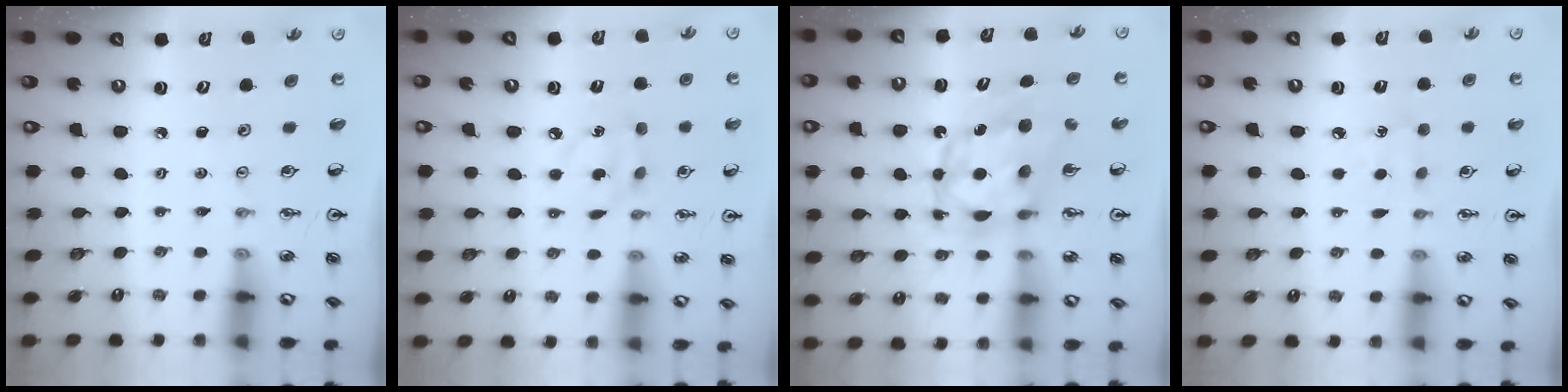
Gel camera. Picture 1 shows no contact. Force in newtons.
{"total": 5.3, "press": 5.3, "slide": 0.2}
{"total": 8.5, "press": 8.5, "slide": 0.6}
{"total": 5.2, "press": 5.2, "slide": 0.6}